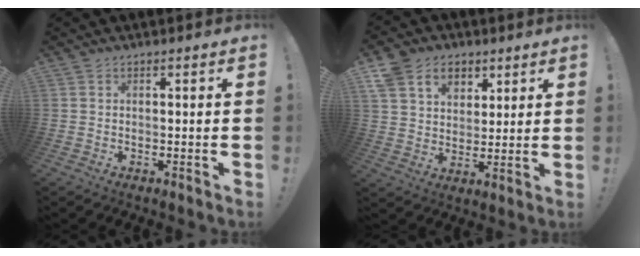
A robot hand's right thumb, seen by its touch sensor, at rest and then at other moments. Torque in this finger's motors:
{"motor_torque": [0.80, 2.19, 0.19, 0.03, 0.02]}